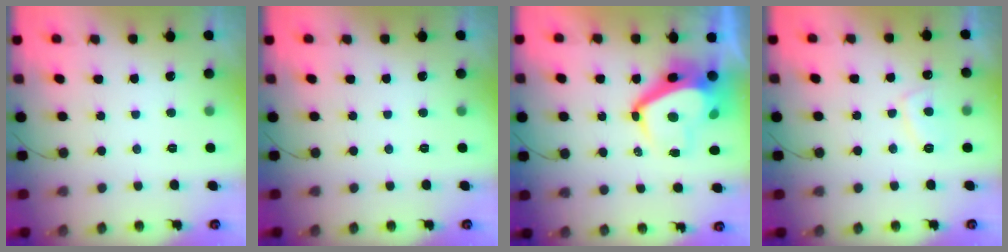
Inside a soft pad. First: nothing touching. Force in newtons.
{"total": 0.0}
{"total": 8.4, "press": 8.4, "slide": 0.6}
{"total": 4.6, "press": 4.5, "slide": 0.9}